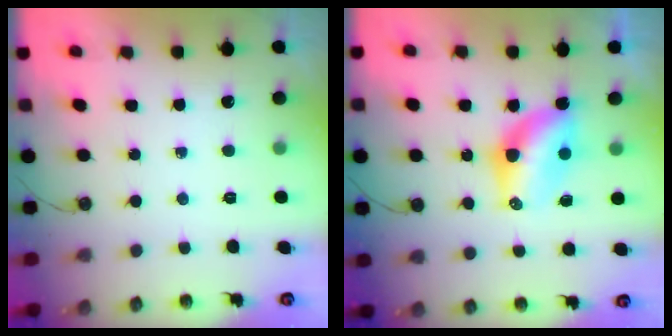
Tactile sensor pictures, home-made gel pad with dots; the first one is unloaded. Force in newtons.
{"total": 7.3, "press": 7.3, "slide": 0.5}